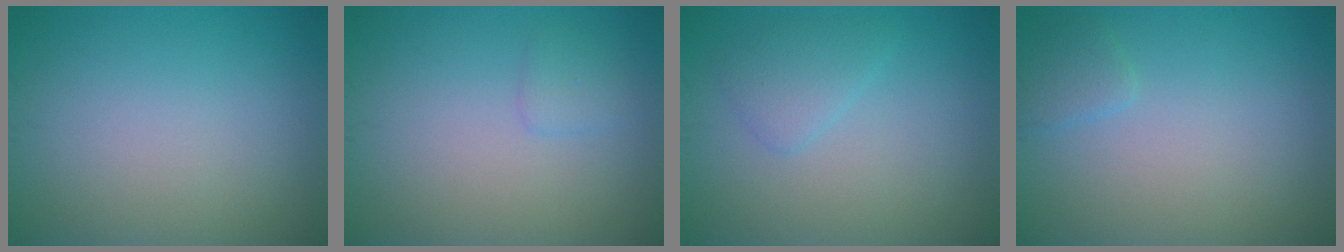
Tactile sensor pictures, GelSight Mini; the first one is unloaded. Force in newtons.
{"total": 1.0, "press": 1.0, "slide": 0.1}
{"total": 2.0, "press": 2.0, "slide": 0.1}
{"total": 1.2, "press": 1.2, "slide": 0.1}